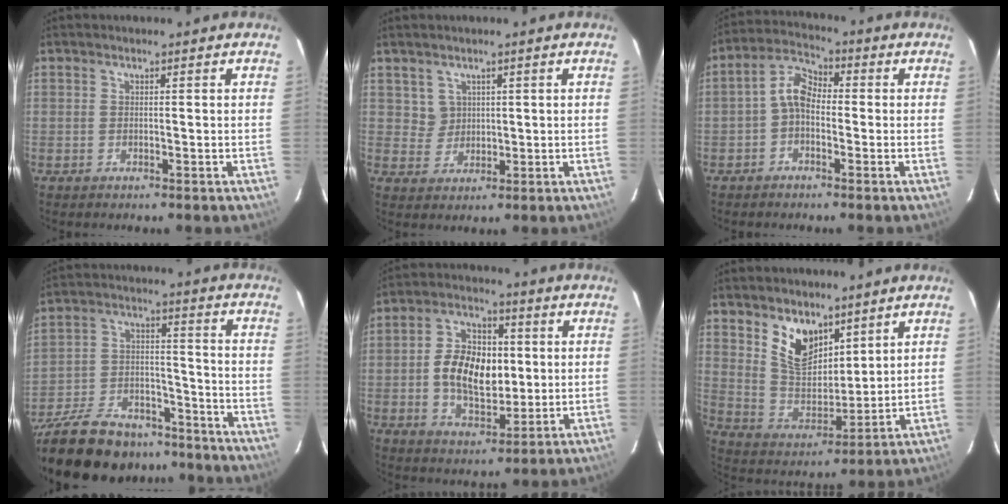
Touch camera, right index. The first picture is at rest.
{"total": 3.1, "force": [1.5, 2.7, 0.0], "torque": [0.006, 0.007, 0.030]}
{"total": 5.2, "force": [-1.4, 3.4, 3.7], "torque": [-0.073, 0.020, -0.033]}
{"total": 26.0, "force": [-21.1, 10.3, 11.2], "torque": [-0.238, 0.008, -0.311]}
{"total": 12.6, "force": [0.1, 7.8, 9.9], "torque": [-0.187, 0.018, 0.009]}
{"total": 10.4, "force": [6.3, 5.7, 6.0], "torque": [-0.111, 0.002, 0.133]}